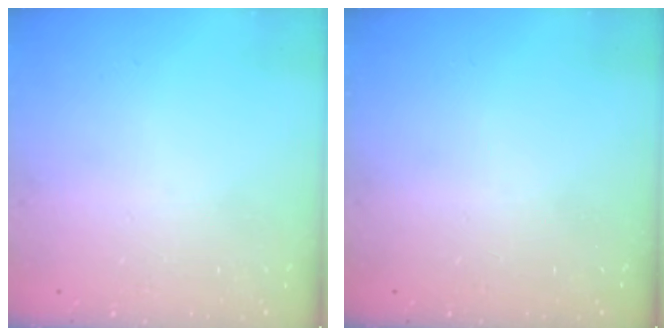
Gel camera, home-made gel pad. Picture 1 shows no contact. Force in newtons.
{"total": 0.0}